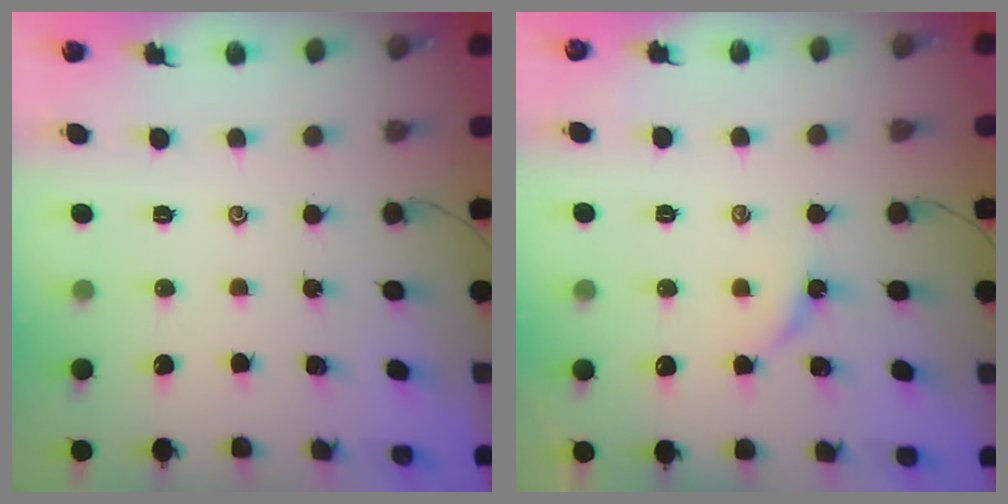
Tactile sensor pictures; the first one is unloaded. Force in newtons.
{"total": 2.5, "press": 2.4, "slide": 0.4}